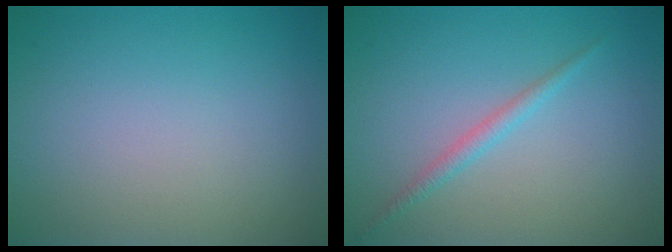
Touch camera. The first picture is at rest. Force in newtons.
{"total": 1.4, "press": 1.4, "slide": 0.1}